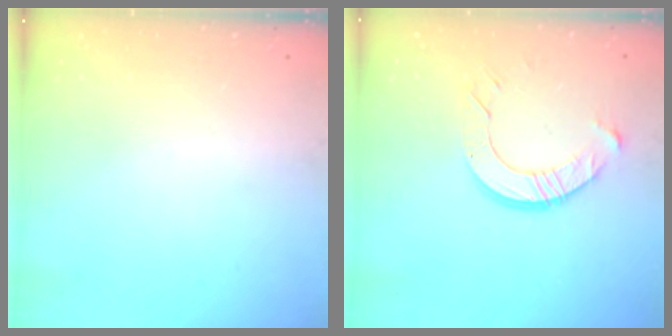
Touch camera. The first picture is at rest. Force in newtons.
{"total": 9.1, "press": 9.0, "slide": 0.7}